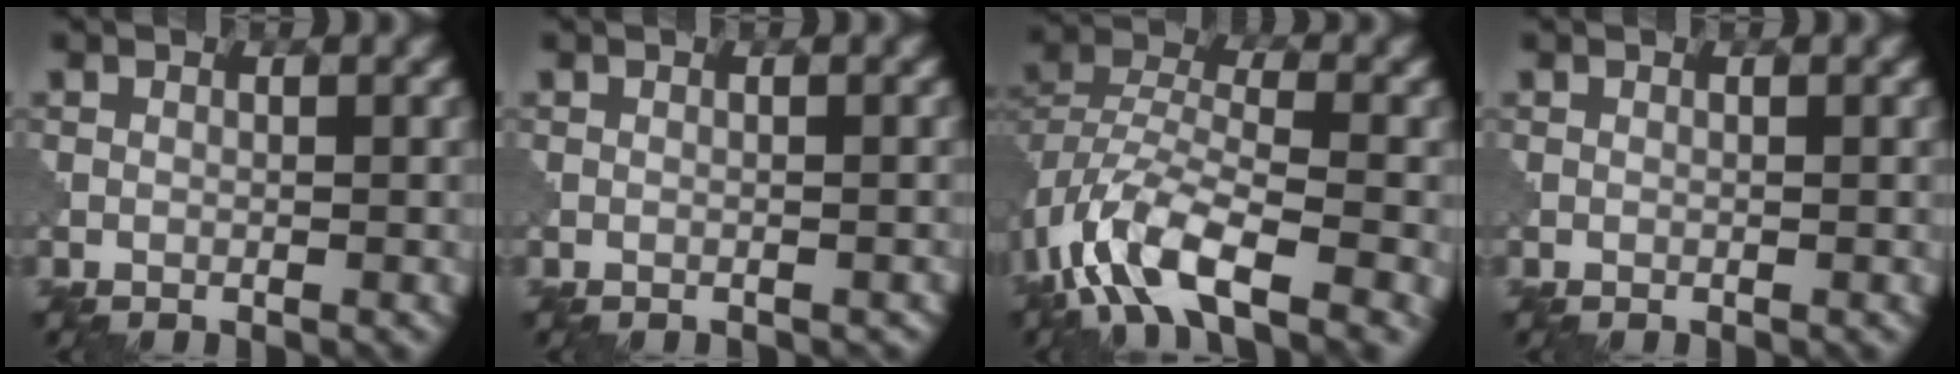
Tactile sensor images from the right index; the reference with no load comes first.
{"total": 0.7, "force": [-0.7, 0.2, 0.1], "torque": [-0.002, -0.004, -0.008]}
{"total": 10.0, "force": [-5.2, 4.2, 7.4], "torque": [-0.142, 0.000, -0.107]}
{"total": 0.0}